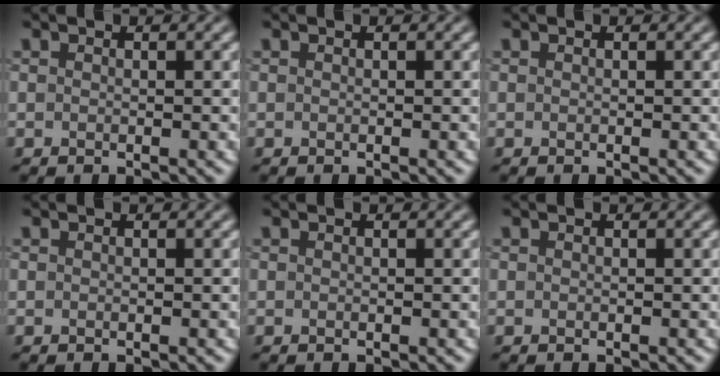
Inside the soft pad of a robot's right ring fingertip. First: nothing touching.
{"total": 0.0}
{"total": 0.0}
{"total": 0.0}
{"total": 0.0}
{"total": 0.0}